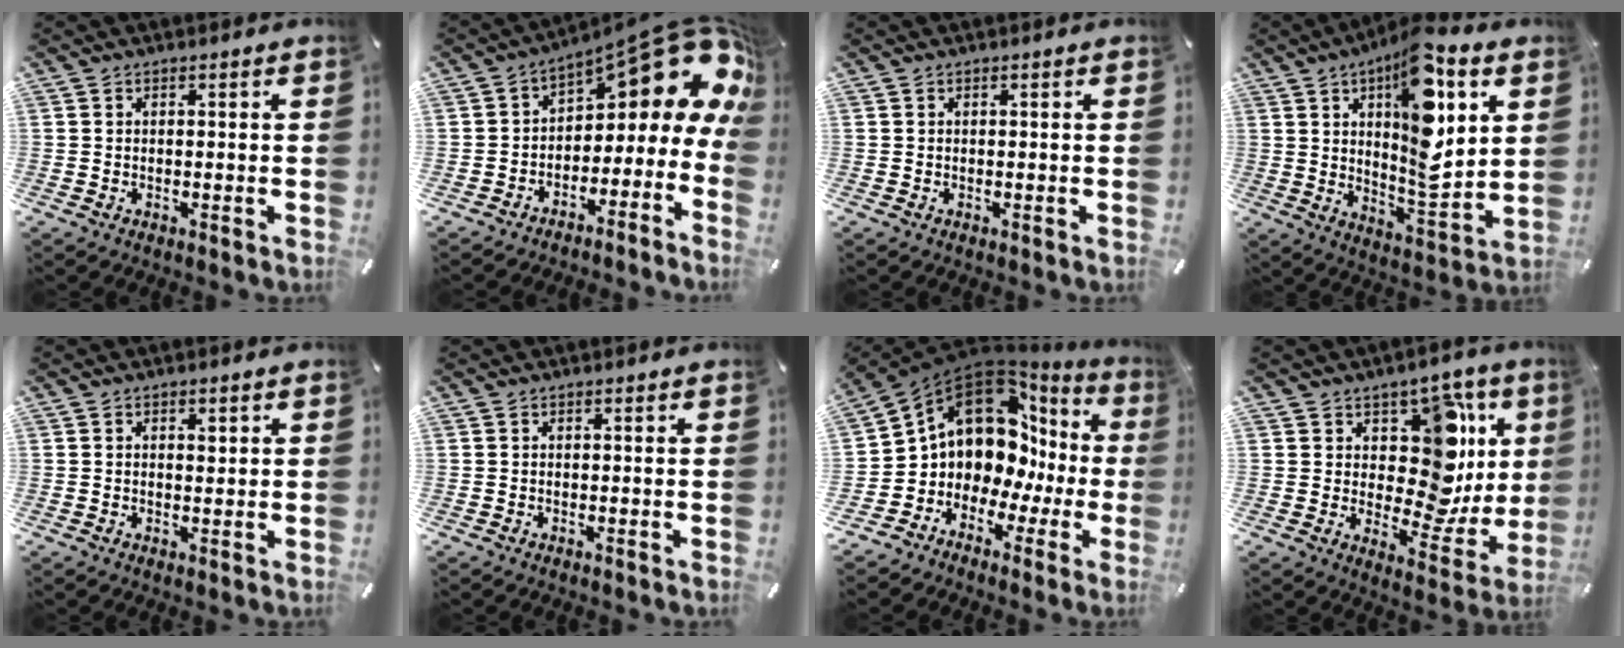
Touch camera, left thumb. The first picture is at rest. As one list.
[{"total": 14.4, "force": [8.5, 6.8, 9.4], "torque": [-0.103, -0.071, 0.135]}, {"total": 0.0}, {"total": 18.1, "force": [7.1, 7.3, 15.0], "torque": [-0.227, -0.040, 0.109]}, {"total": 1.7, "force": [0.4, 1.0, 1.3], "torque": [-0.011, -0.002, 0.003]}, {"total": 0.0}, {"total": 12.8, "force": [4.6, 10.0, 6.5], "torque": [-0.110, -0.052, 0.084]}, {"total": 16.8, "force": [5.0, 10.6, 12.0], "torque": [-0.136, -0.059, 0.082]}]